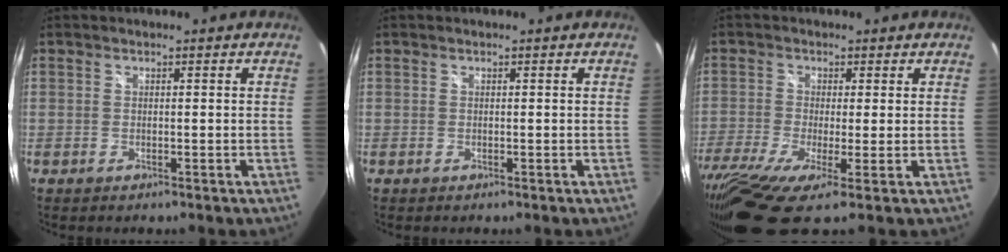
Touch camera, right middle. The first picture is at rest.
{"total": 0.0}
{"total": 13.1, "force": [-6.1, 2.7, 11.3], "torque": [-0.241, -0.060, -0.117]}